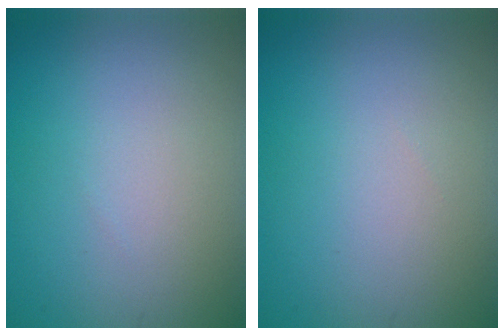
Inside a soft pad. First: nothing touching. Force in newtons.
{"total": 0.0}